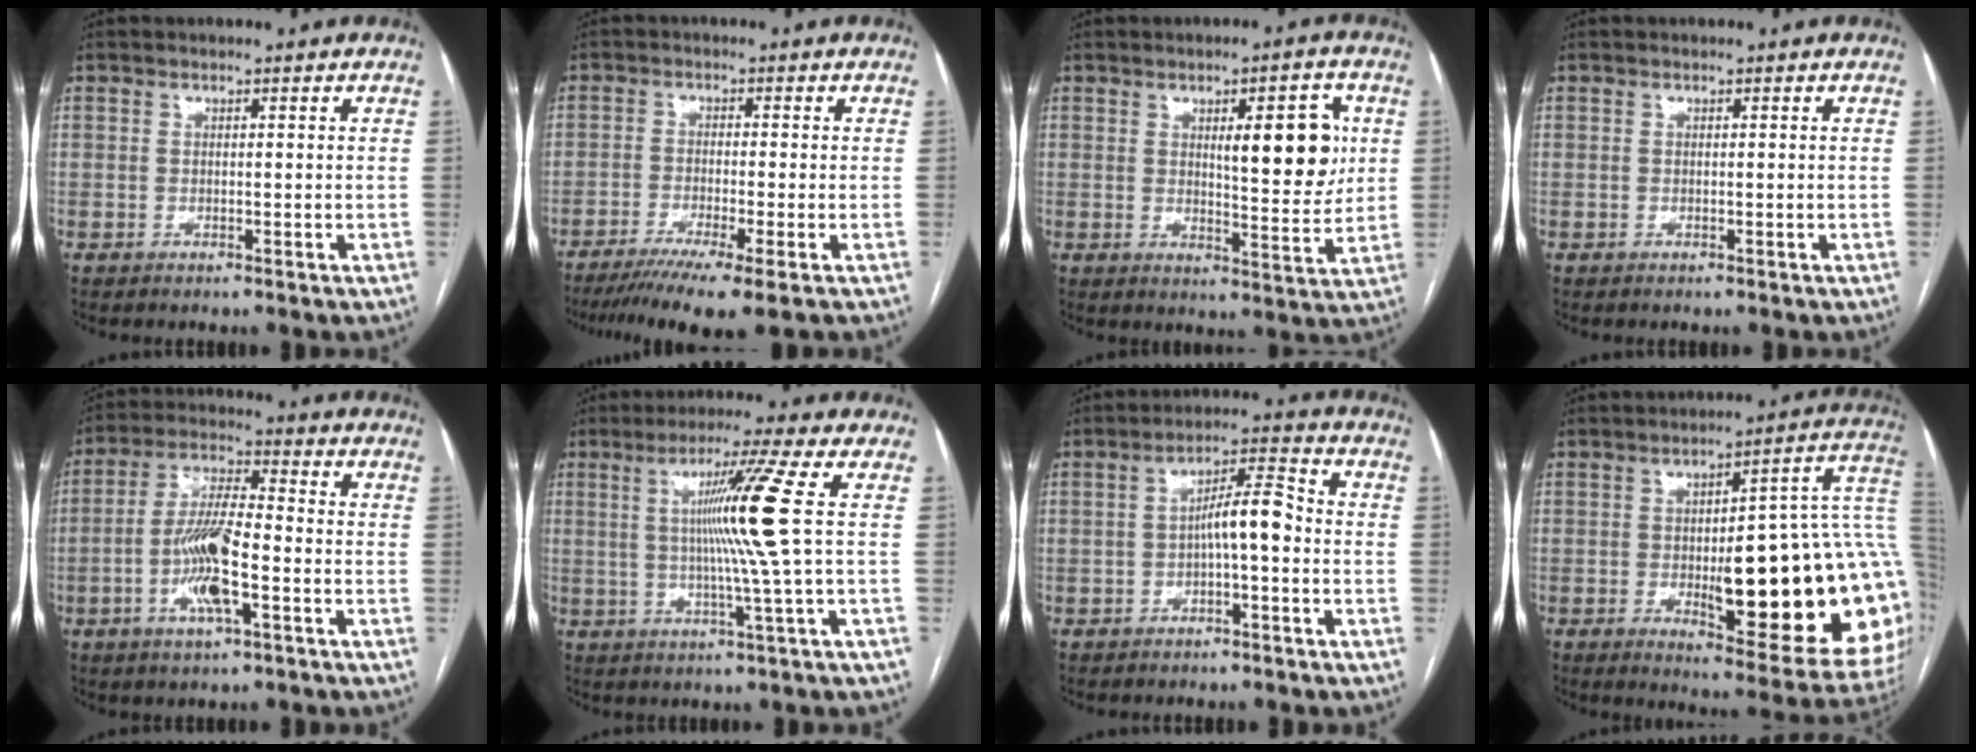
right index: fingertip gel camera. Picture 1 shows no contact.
{"total": 10.1, "force": [-7.2, -0.2, 7.2], "torque": [-0.111, -0.020, -0.112]}
{"total": 9.8, "force": [2.5, 2.6, 9.1], "torque": [-0.124, 0.002, 0.038]}
{"total": 0.0}
{"total": 10.3, "force": [-3.2, 1.8, 9.7], "torque": [-0.194, 0.002, -0.062]}
{"total": 10.0, "force": [1.3, -3.0, 9.5], "torque": [-0.163, -0.002, 0.032]}
{"total": 6.4, "force": [-1.0, 1.2, 6.2], "torque": [-0.101, 0.025, -0.018]}
{"total": 27.6, "force": [-2.0, 6.0, 26.8], "torque": [-0.254, 0.022, -0.017]}